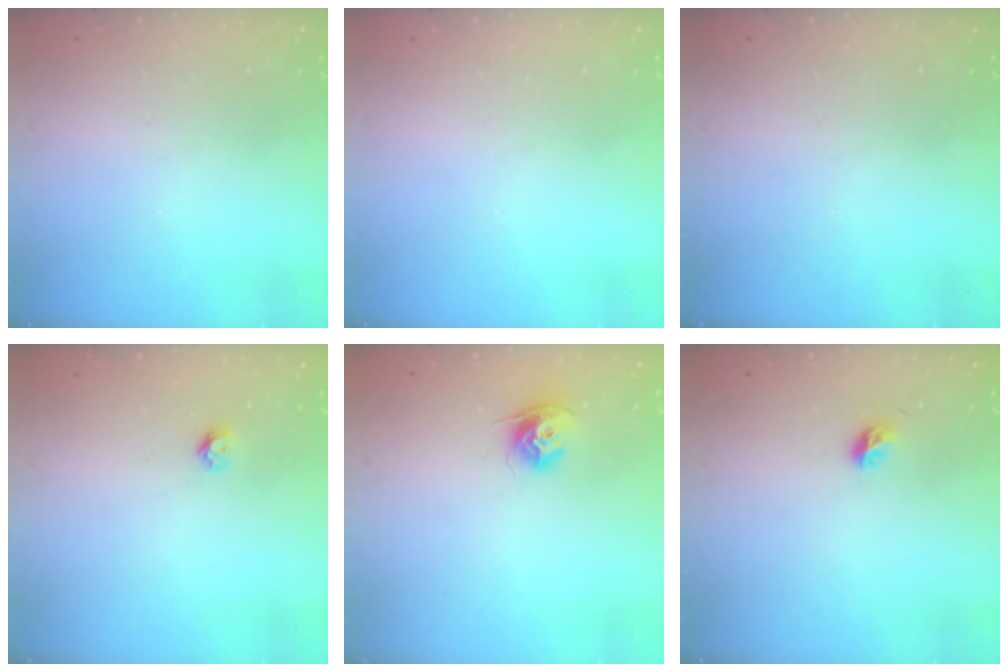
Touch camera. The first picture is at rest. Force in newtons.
{"total": 0.0}
{"total": 0.0}
{"total": 4.4, "press": 4.4, "slide": 0.4}
{"total": 9.7, "press": 9.7, "slide": 0.5}
{"total": 5.3, "press": 5.2, "slide": 1.0}